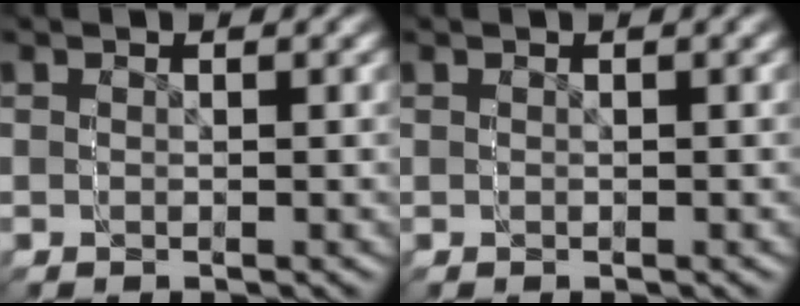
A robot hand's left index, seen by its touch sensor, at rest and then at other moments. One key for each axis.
{"total": 0.0}